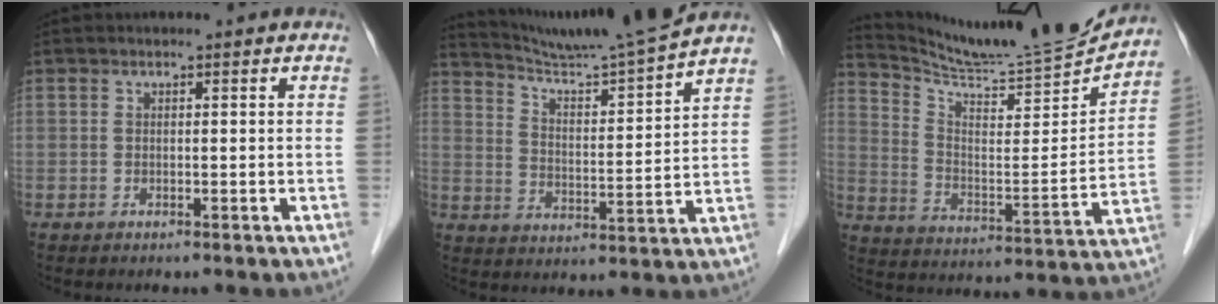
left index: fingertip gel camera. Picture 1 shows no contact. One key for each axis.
{"total": 13.4, "fx": 12.5, "fy": -2.5, "fz": 4.0, "tx": -0.073, "ty": -0.019, "tz": 0.205}
{"total": 18.7, "fx": 18.1, "fy": -0.4, "fz": 4.7, "tx": -0.091, "ty": -0.062, "tz": 0.278}